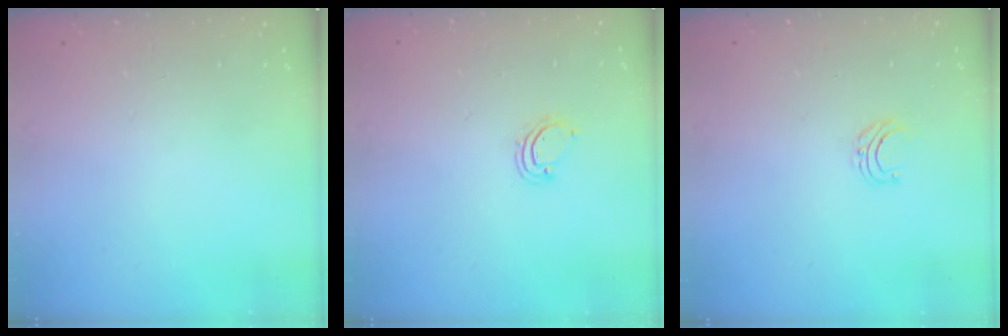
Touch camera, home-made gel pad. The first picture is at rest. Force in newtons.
{"total": 4.3, "press": 4.3, "slide": 0.5}
{"total": 4.0, "press": 4.0, "slide": 0.3}